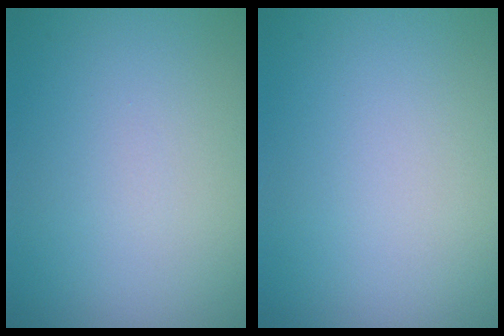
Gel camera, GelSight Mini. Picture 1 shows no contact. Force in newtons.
{"total": 0.0}